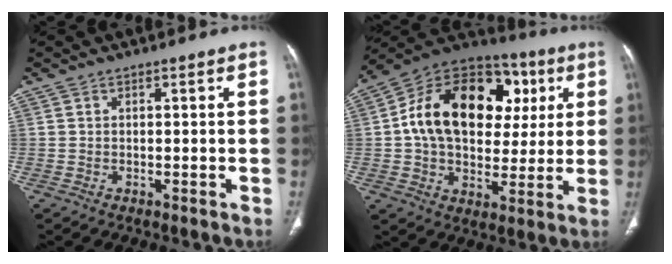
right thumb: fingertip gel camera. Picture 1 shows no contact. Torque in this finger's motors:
{"motor_torque": [2.34, 2.67, 0.79, -0.40, 0.36]}